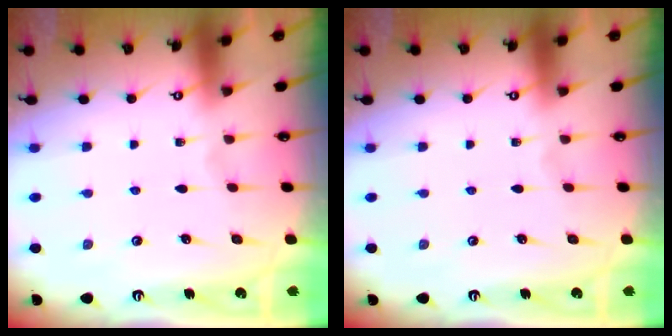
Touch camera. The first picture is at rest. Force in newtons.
{"total": 0.0}